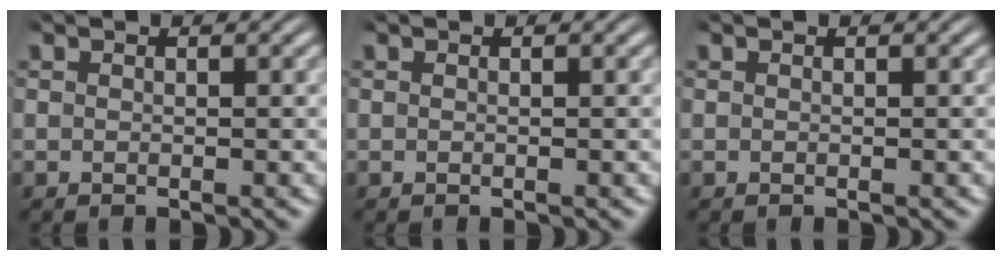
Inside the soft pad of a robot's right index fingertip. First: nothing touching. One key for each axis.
{"total": 0.0}
{"total": 0.0}